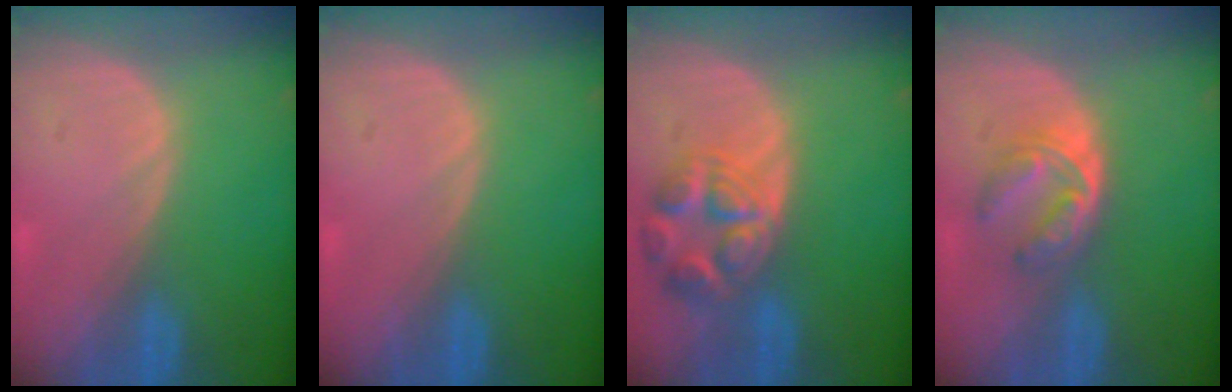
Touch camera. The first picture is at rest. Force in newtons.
{"total": 0.0}
{"total": 7.8, "press": 7.0, "slide": 3.5}
{"total": 6.3, "press": 5.0, "slide": 3.8}